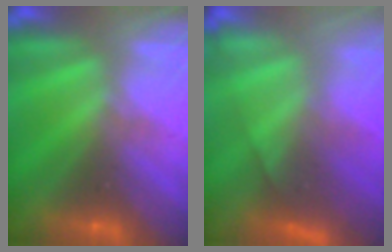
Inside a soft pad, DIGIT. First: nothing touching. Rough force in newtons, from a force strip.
{"total": 9.4}